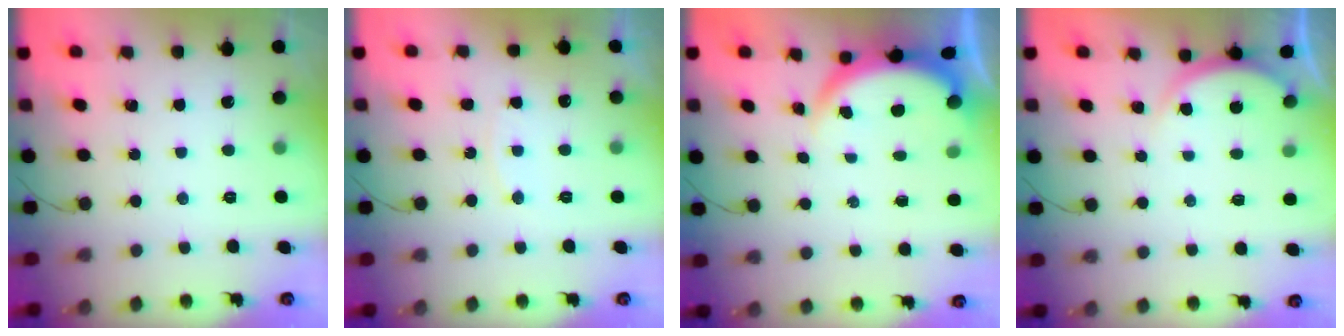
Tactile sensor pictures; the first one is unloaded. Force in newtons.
{"total": 4.4, "press": 4.4, "slide": 0.5}
{"total": 3.8, "press": 3.8, "slide": 0.2}
{"total": 3.6, "press": 3.5, "slide": 0.5}